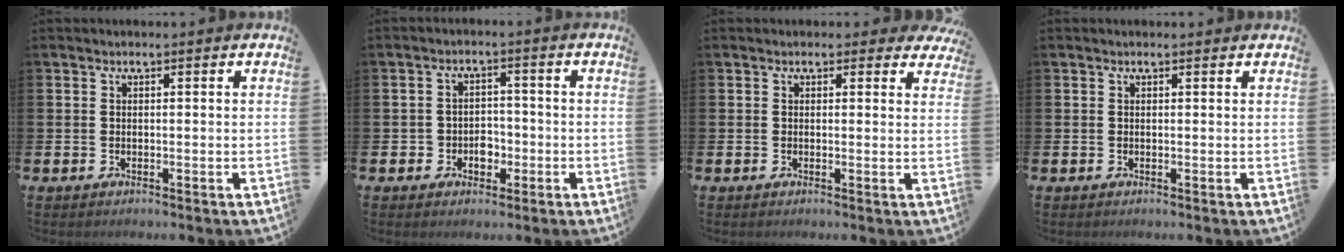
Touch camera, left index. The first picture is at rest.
{"total": 3.0, "force": [-1.3, 2.5, 1.1], "torque": [-0.020, 0.001, -0.032]}
{"total": 1.2, "force": [0.8, 0.8, 0.1], "torque": [0.004, 0.004, 0.011]}
{"total": 0.0}